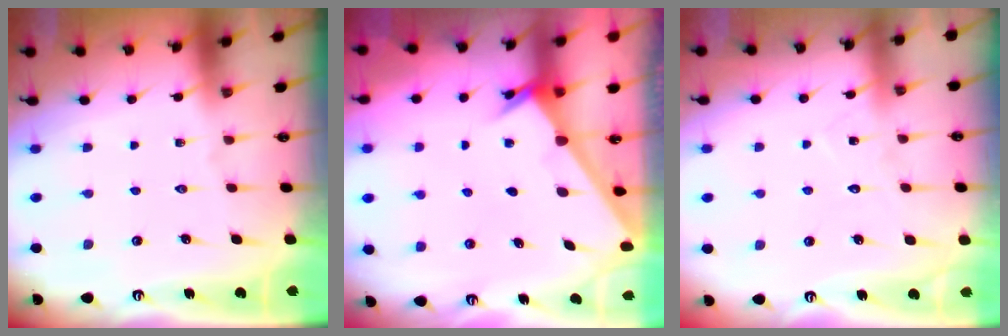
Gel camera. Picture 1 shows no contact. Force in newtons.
{"total": 2.3, "press": 2.3, "slide": 0.2}
{"total": 8.1, "press": 8.1, "slide": 0.4}